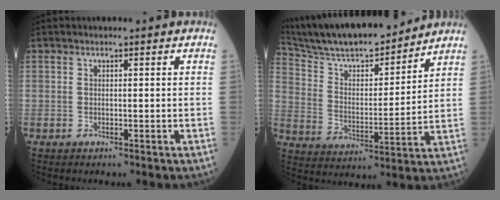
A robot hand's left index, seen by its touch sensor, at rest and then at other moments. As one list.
[{"total": 18.9, "force": [17.1, 2.6, 7.6], "torque": [-0.144, 0.007, 0.289]}]